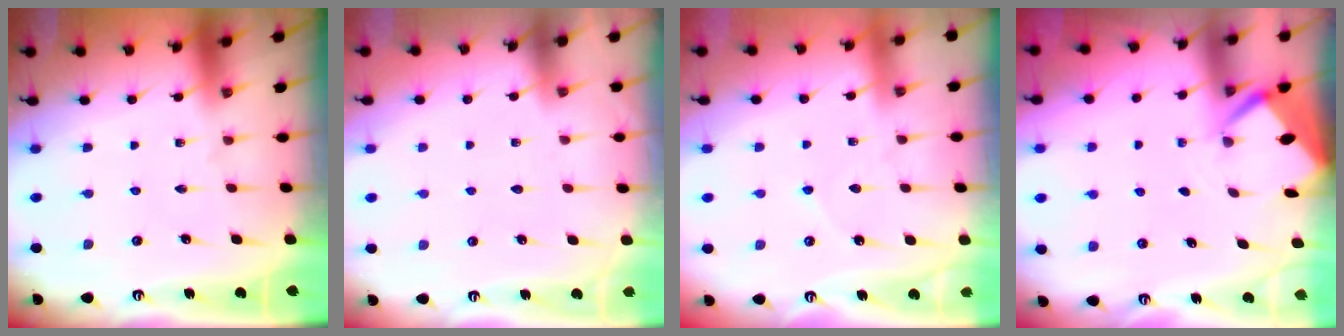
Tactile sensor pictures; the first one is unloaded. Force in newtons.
{"total": 1.0, "press": 1.0, "slide": 0.0}
{"total": 3.3, "press": 3.3, "slide": 0.3}
{"total": 2.6, "press": 2.5, "slide": 0.3}